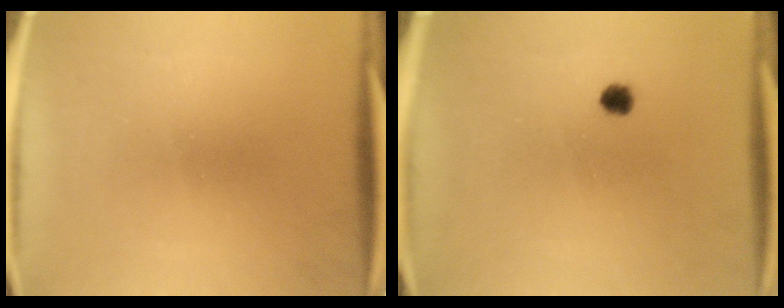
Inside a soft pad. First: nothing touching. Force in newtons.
{"total": 1.7}